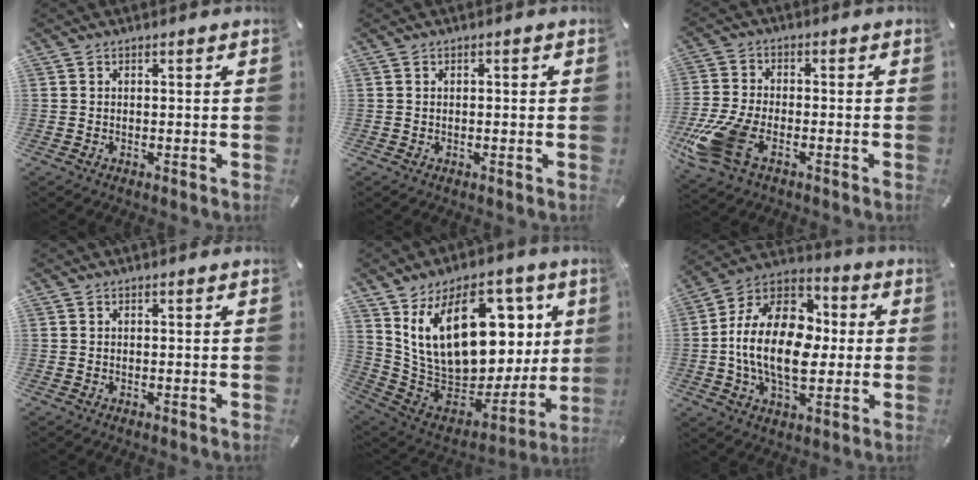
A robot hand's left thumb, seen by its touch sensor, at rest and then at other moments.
{"total": 0.7, "force": [-0.2, 0.3, 0.6], "torque": [-0.012, 0.000, -0.004]}
{"total": 12.7, "force": [-5.8, 7.0, 8.9], "torque": [-0.194, 0.009, -0.102]}
{"total": 0.0}
{"total": 24.8, "force": [8.7, 15.4, 17.4], "torque": [-0.310, -0.054, 0.163]}
{"total": 19.5, "force": [-1.6, 13.2, 14.2], "torque": [-0.281, 0.011, -0.028]}